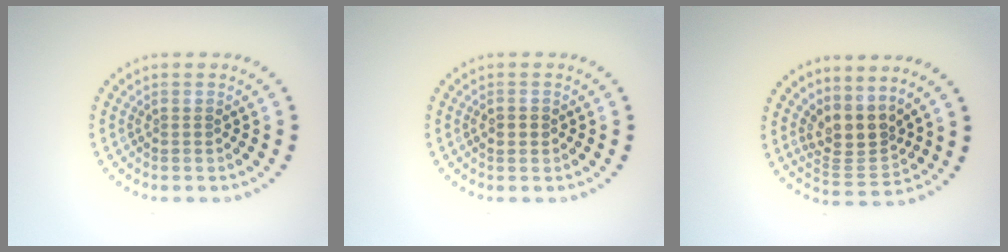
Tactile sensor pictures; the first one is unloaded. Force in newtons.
{"total": 1.5, "press": 1.5, "slide": 0.0}
{"total": 3.6, "press": 2.7, "slide": 2.4}